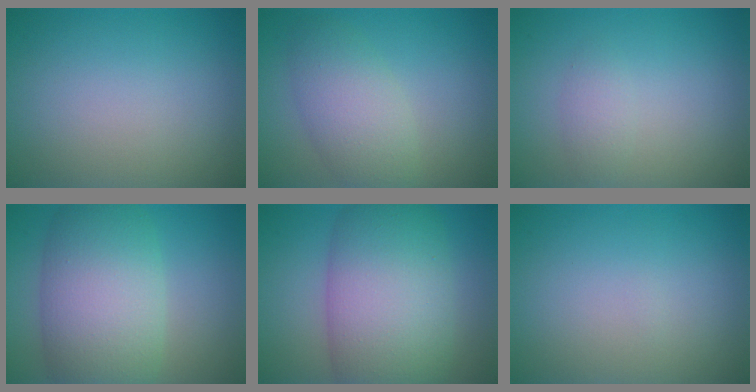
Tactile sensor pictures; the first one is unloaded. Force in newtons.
{"total": 4.4, "press": 4.4, "slide": 0.3}
{"total": 1.3, "press": 1.3, "slide": 0.1}
{"total": 9.5, "press": 9.5, "slide": 0.3}
{"total": 11.3, "press": 11.3, "slide": 0.3}
{"total": 0.0}